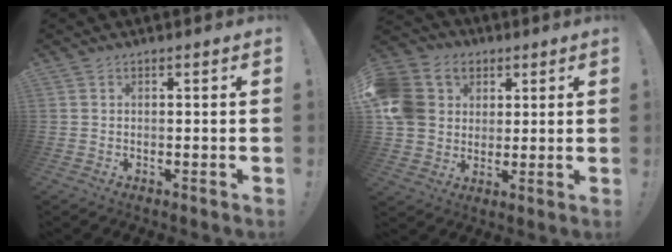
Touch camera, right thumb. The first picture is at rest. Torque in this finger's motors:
{"motor_torque": [2.16, 2.85, 1.43, -0.25, 0.43]}